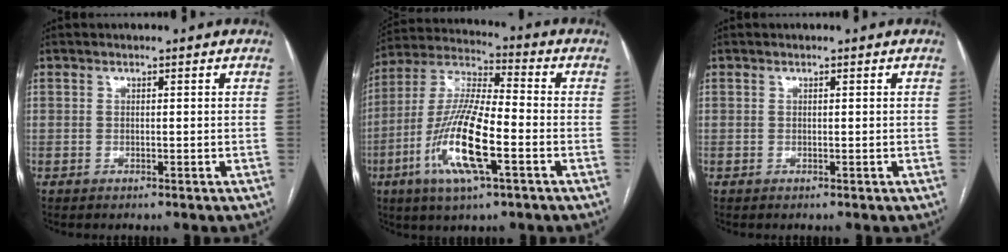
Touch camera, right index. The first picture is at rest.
{"total": 15.6, "force": [-5.2, 2.7, 14.5], "torque": [-0.300, -0.010, -0.097]}
{"total": 0.0}